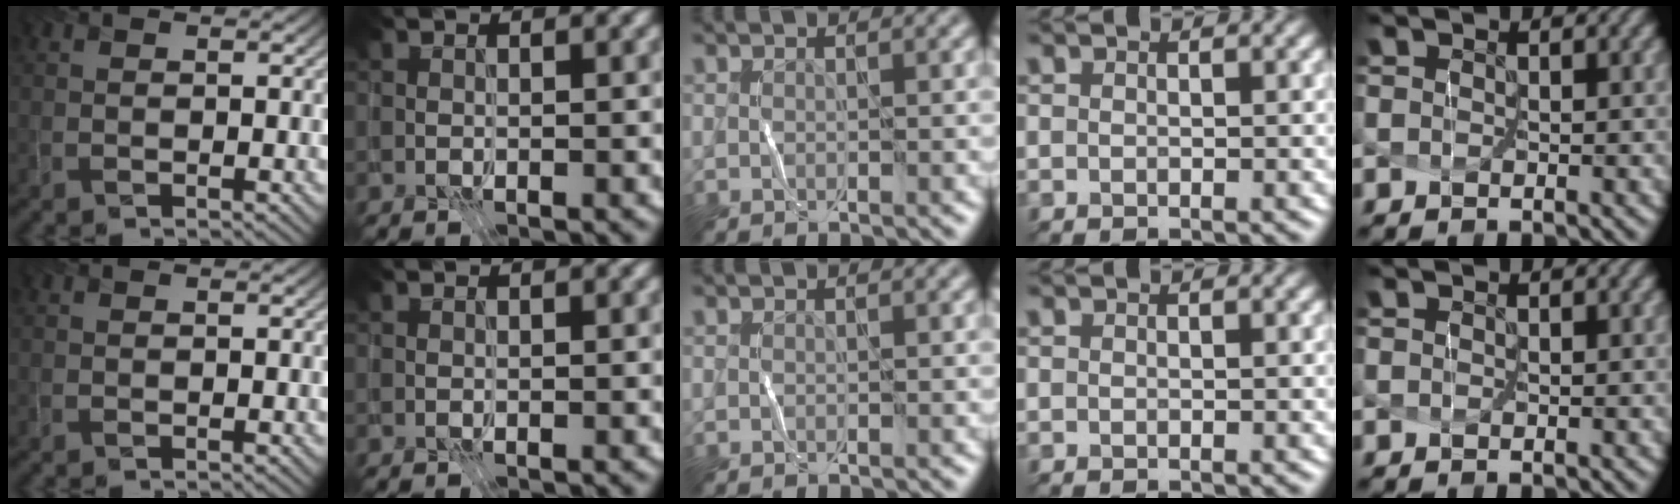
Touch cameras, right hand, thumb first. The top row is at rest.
{}